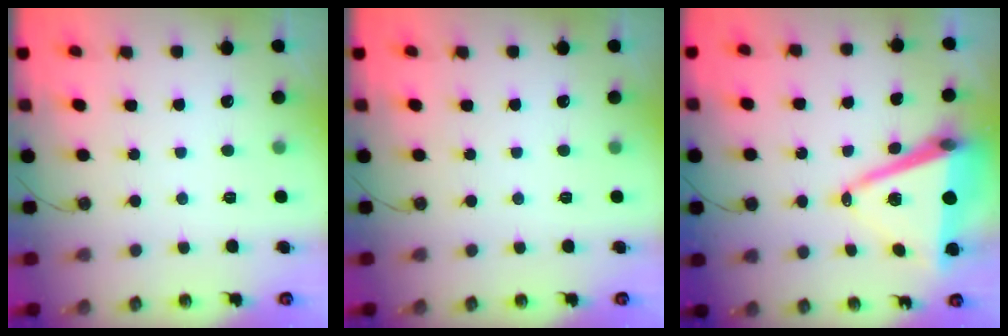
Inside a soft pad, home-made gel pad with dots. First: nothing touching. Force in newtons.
{"total": 0.0}
{"total": 14.3, "press": 13.7, "slide": 4.0}